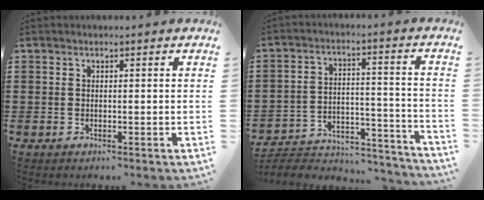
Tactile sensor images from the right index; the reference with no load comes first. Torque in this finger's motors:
{"motor_torque": [-1.33, -0.81, -0.13, 0.00]}